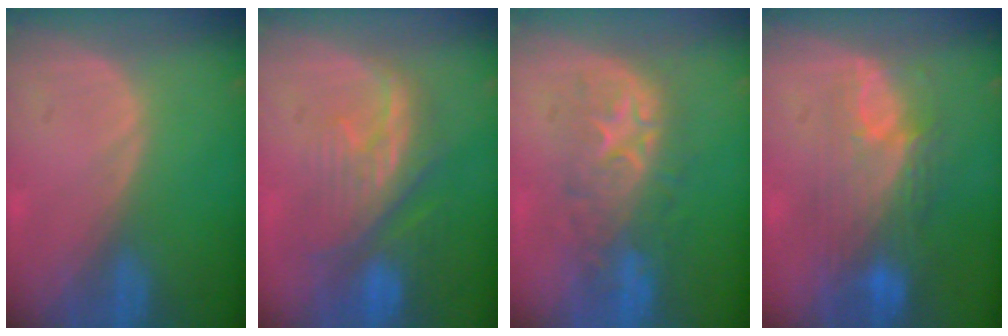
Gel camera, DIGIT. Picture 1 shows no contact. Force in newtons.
{"total": 9.8, "press": 9.0, "slide": 4.1}
{"total": 8.7, "press": 8.7, "slide": 0.9}
{"total": 9.5, "press": 8.3, "slide": 4.6}